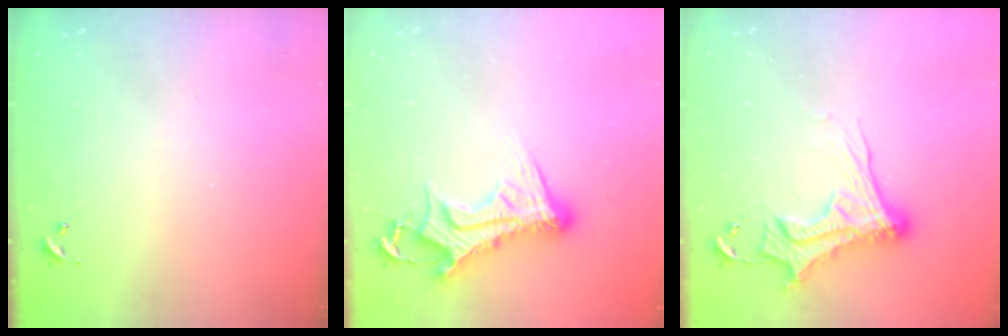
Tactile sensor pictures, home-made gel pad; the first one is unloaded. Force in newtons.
{"total": 14.1, "press": 14.1, "slide": 1.5}
{"total": 14.6, "press": 14.5, "slide": 1.5}